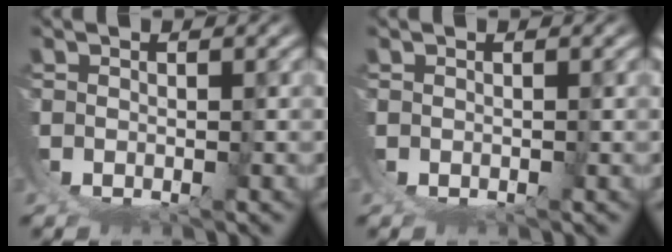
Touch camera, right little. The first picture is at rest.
{"total": 0.0}